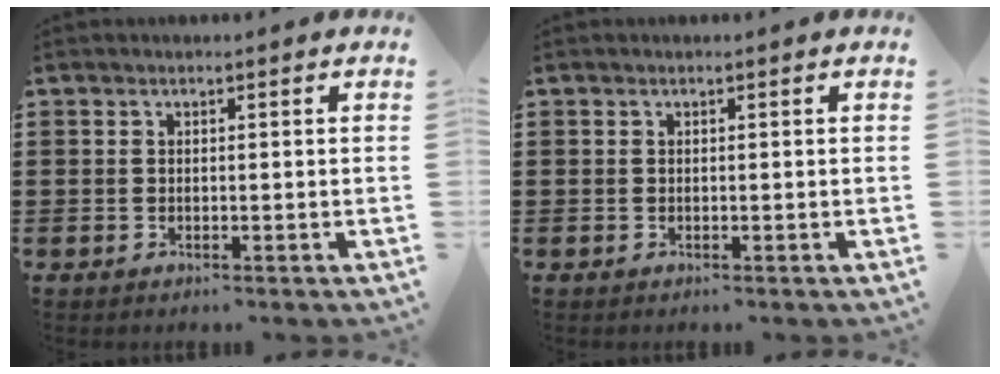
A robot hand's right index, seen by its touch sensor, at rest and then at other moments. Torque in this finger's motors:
{"motor_torque": [0.00, 0.01, 0.00, 0.00]}